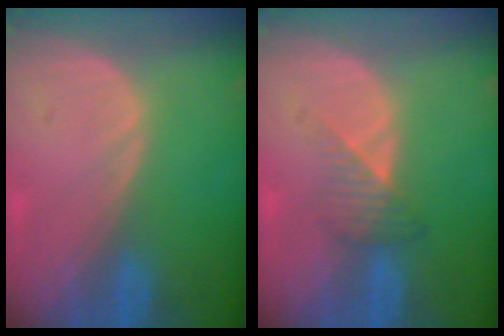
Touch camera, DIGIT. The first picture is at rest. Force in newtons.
{"total": 3.3, "press": 3.1, "slide": 1.1}